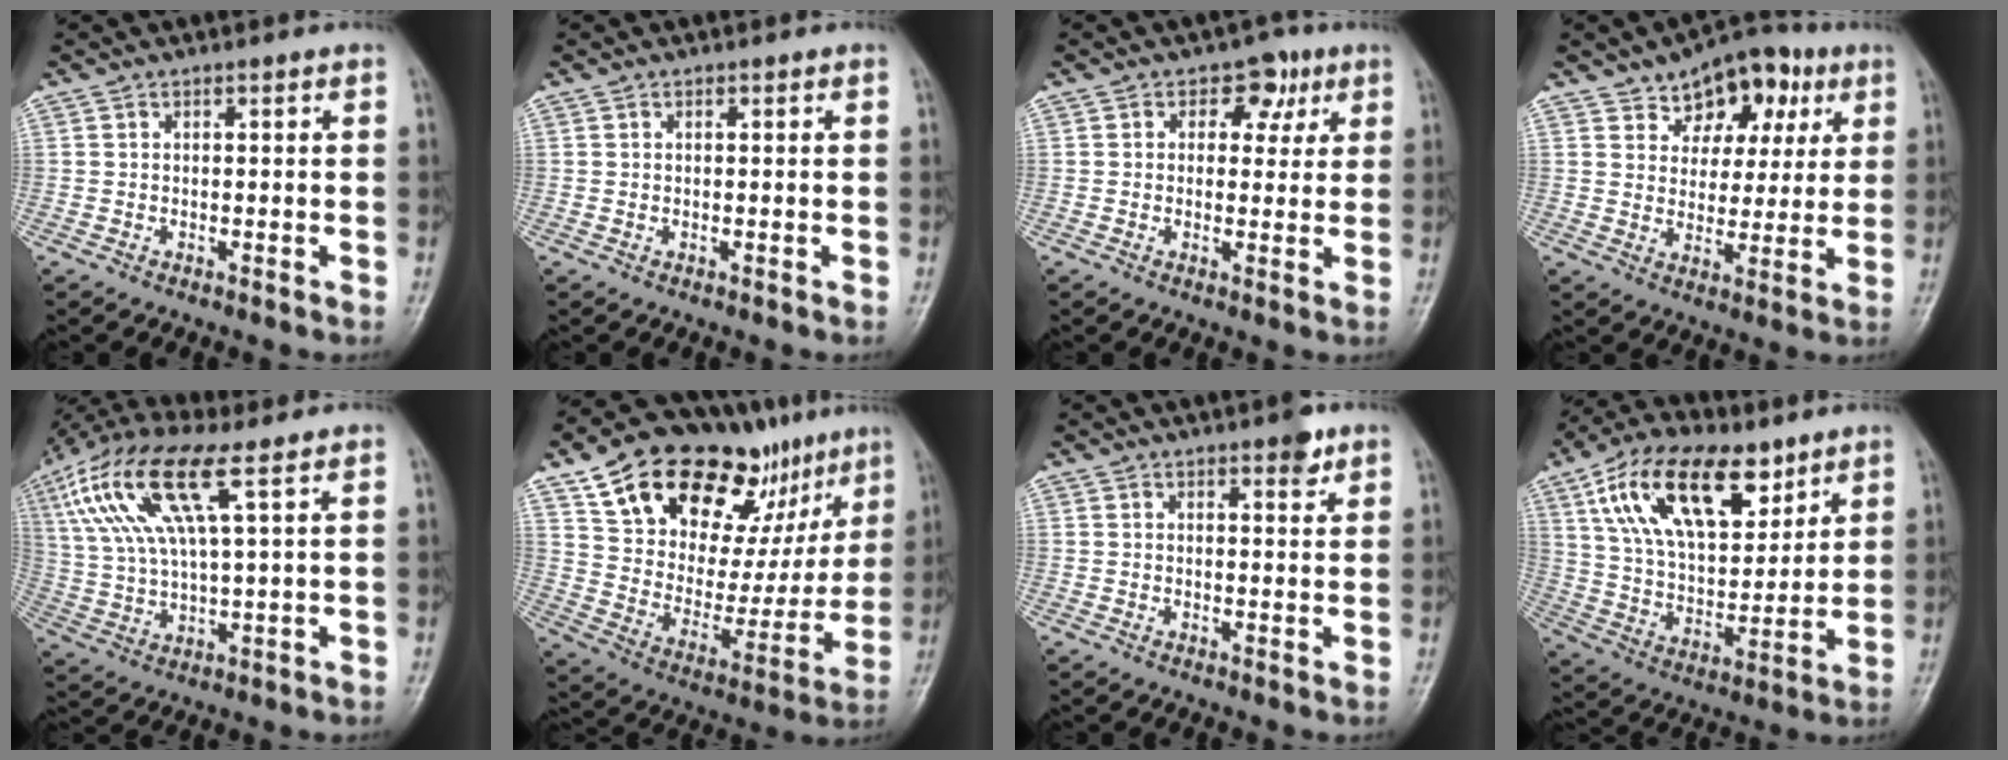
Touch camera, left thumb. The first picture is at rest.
{"total": 0.0}
{"total": 5.4, "force": [2.3, 4.0, 2.9], "torque": [0.001, -0.002, 0.023]}
{"total": 12.5, "force": [6.4, 8.2, 6.9], "torque": [-0.049, -0.016, 0.093]}
{"total": 16.8, "force": [7.1, 5.0, 14.4], "torque": [-0.312, 0.004, 0.134]}
{"total": 28.2, "force": [16.7, 14.7, 17.4], "torque": [-0.223, -0.020, 0.276]}
{"total": 3.1, "force": [2.1, 1.1, 2.0], "torque": [-0.018, -0.010, 0.026]}
{"total": 20.7, "force": [10.7, 10.8, 14.0], "torque": [-0.211, -0.031, 0.193]}